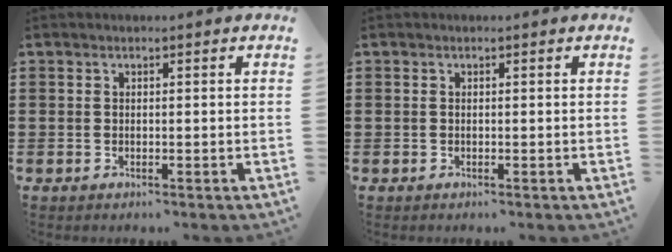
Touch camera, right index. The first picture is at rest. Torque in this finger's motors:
{"motor_torque": [0.02, 0.18, -0.01, 0.01]}